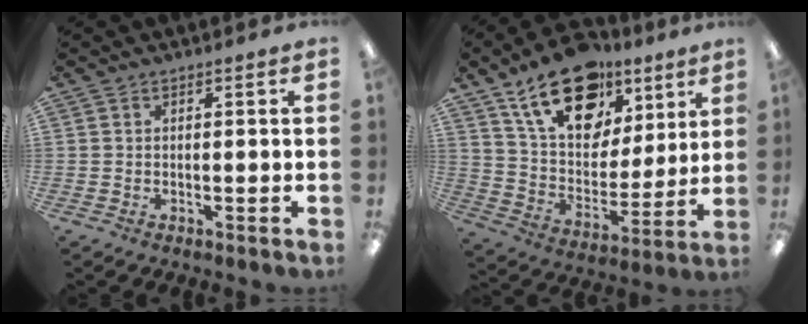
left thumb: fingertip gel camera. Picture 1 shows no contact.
{"total": 21.5, "force": [13.5, 12.4, 11.2], "torque": [-0.180, -0.067, 0.239]}